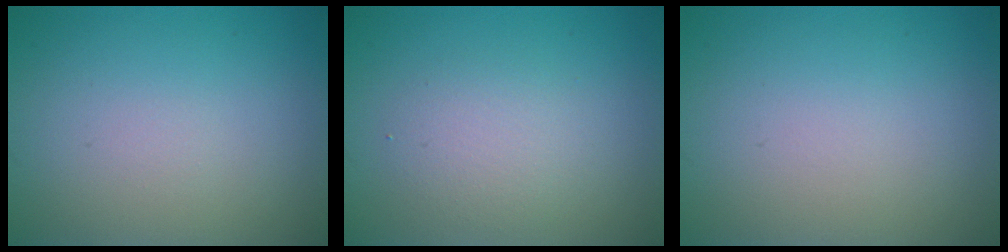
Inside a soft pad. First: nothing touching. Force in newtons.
{"total": 2.5, "press": 2.5, "slide": 0.1}
{"total": 0.0}